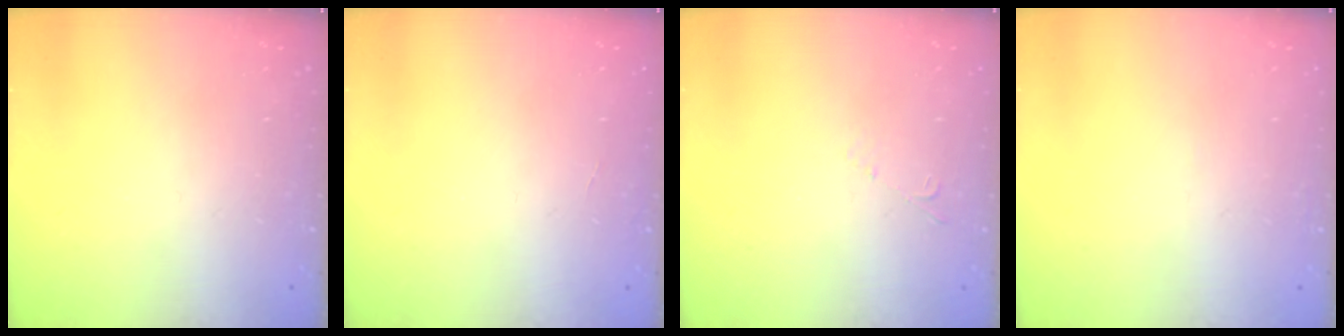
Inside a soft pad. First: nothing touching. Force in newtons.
{"total": 0.0}
{"total": 3.3, "press": 3.3, "slide": 0.5}
{"total": 2.7, "press": 2.6, "slide": 0.5}